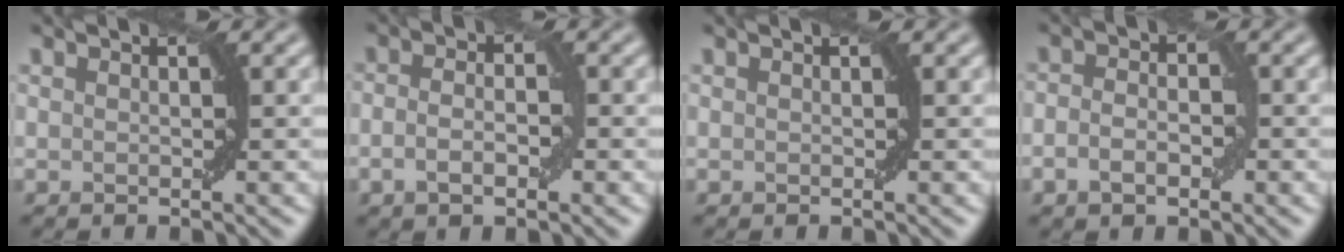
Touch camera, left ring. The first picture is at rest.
{"total": 2.7, "force": [-0.7, 1.2, 2.3], "torque": [-0.039, -0.001, -0.013]}
{"total": 0.0}
{"total": 2.5, "force": [-0.9, 1.6, 1.8], "torque": [-0.033, 0.001, -0.017]}